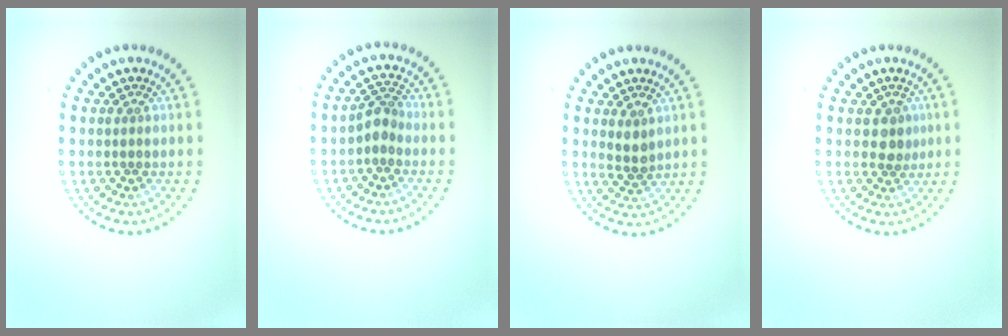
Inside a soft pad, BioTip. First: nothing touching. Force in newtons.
{"total": 2.0, "press": 1.8, "slide": 1.0}
{"total": 1.6, "press": 1.4, "slide": 0.7}
{"total": 1.6, "press": 1.4, "slide": 0.8}